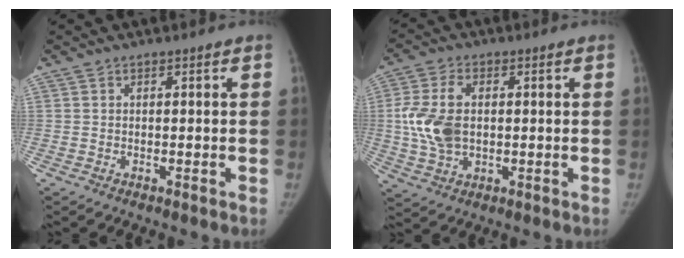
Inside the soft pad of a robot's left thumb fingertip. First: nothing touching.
{"total": 9.9, "force": [0.5, 6.2, 7.6], "torque": [-0.160, 0.005, 0.015]}